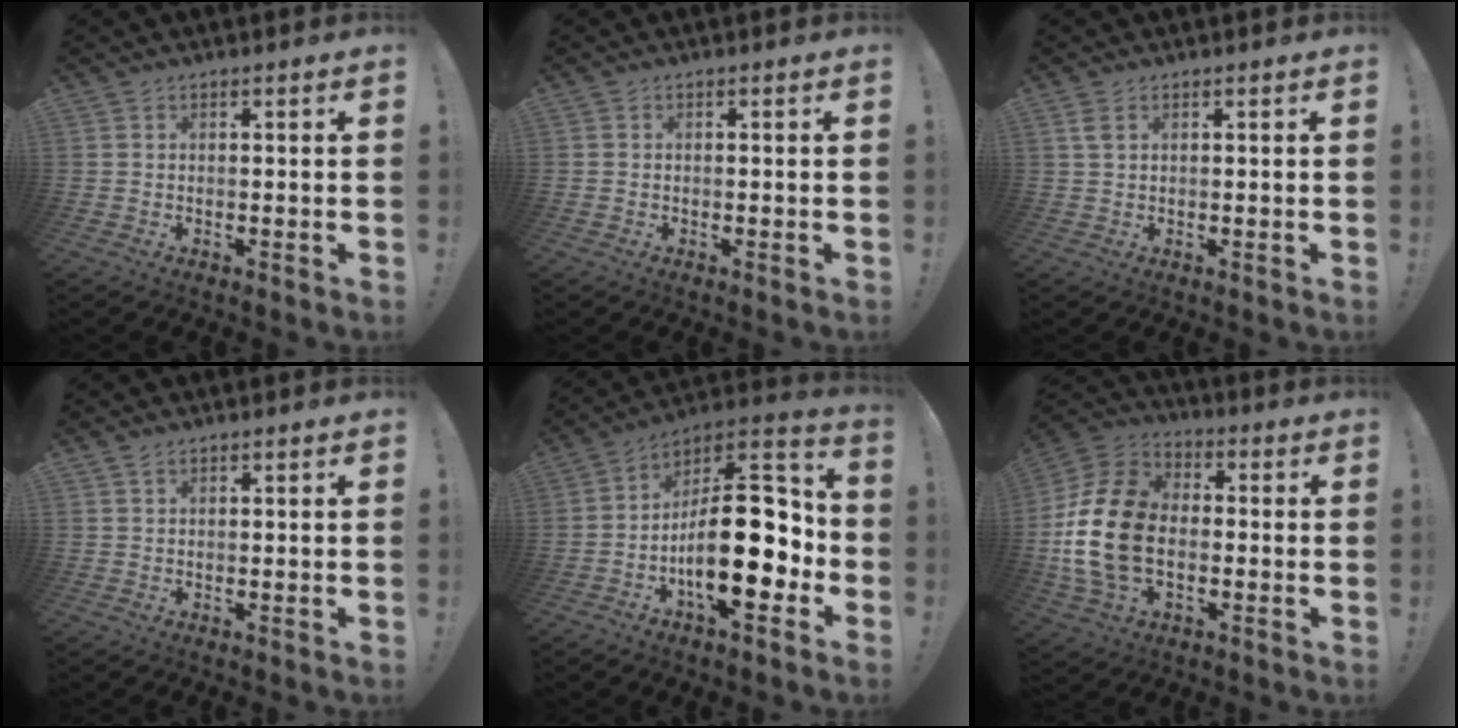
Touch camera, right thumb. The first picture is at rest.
{"total": 0.0}
{"total": 2.5, "force": [1.2, 1.2, 1.9], "torque": [-0.039, 0.002, 0.021]}
{"total": 1.0, "force": [0.8, 0.5, 0.5], "torque": [-0.007, 0.000, 0.015]}
{"total": 24.8, "force": [-4.5, 11.0, 21.8], "torque": [-0.348, 0.015, -0.066]}
{"total": 19.3, "force": [-2.0, 13.7, 13.5], "torque": [-0.254, 0.029, -0.027]}